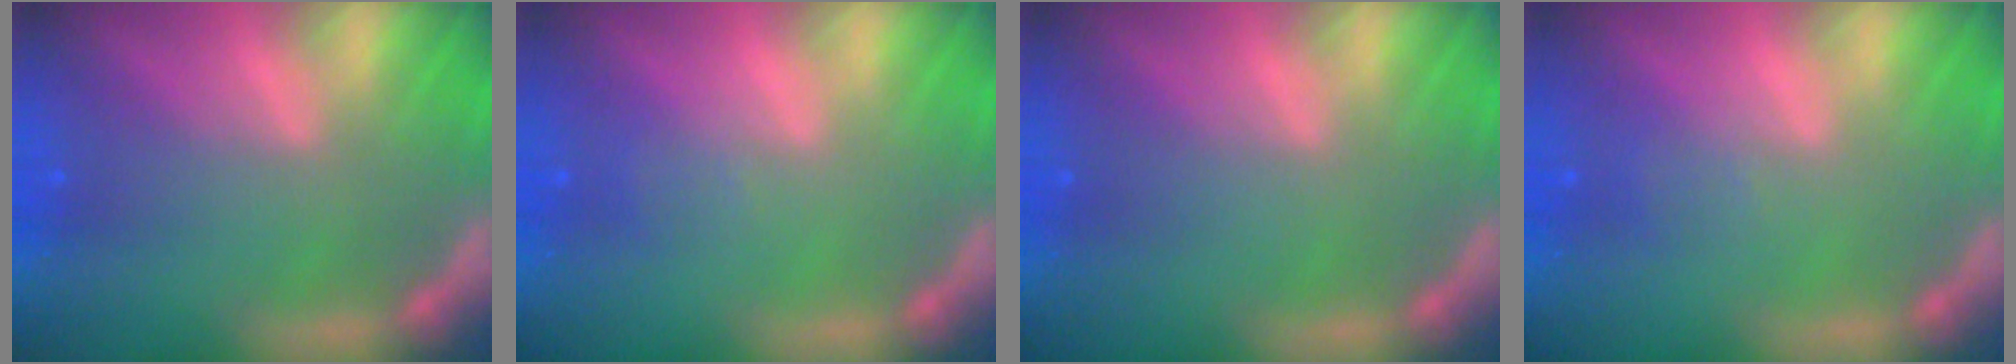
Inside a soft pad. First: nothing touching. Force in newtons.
{"total": 0.9}
{"total": 0.0}
{"total": 0.9}